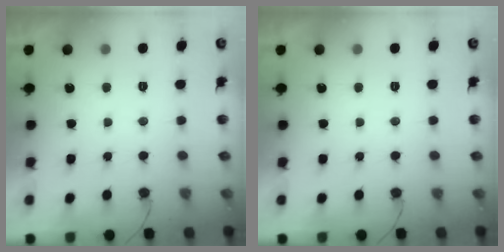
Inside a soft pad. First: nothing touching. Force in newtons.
{"total": 0.0}